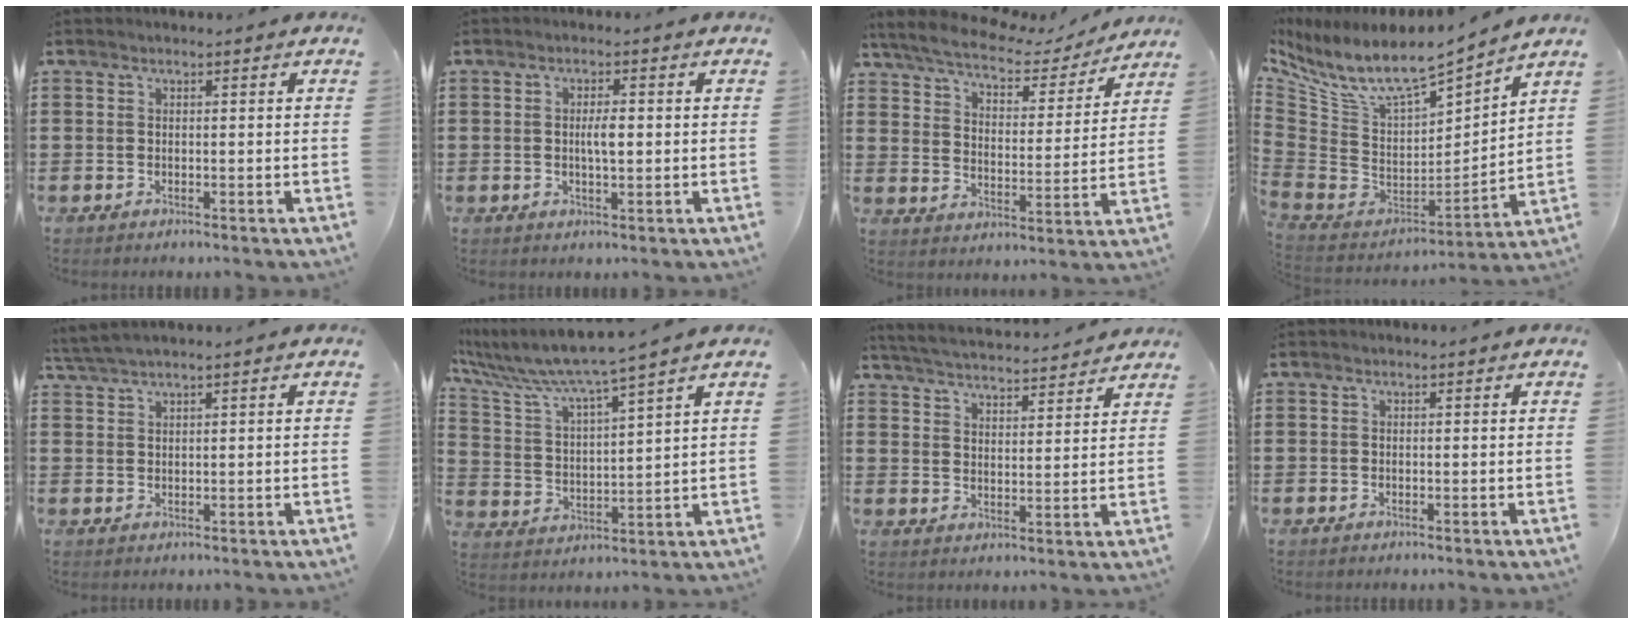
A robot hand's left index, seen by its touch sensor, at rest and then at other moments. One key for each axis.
{"total": 3.1, "fx": 0.2, "fy": 0.9, "fz": 3.0, "tx": -0.057, "ty": 0.000, "tz": 0.001}
{"total": 5.8, "fx": 5.3, "fy": 1.2, "fz": 2.1, "tx": -0.066, "ty": -0.028, "tz": 0.087}
{"total": 8.2, "fx": 6.5, "fy": 2.1, "fz": 4.6, "tx": -0.119, "ty": -0.060, "tz": 0.110}
{"total": 2.2, "fx": 1.8, "fy": -0.3, "fz": 1.1, "tx": -0.024, "ty": 0.002, "tz": 0.036}
{"total": 6.4, "fx": 5.5, "fy": -0.4, "fz": 3.1, "tx": -0.089, "ty": -0.039, "tz": 0.087}
{"total": 4.3, "fx": 4.2, "fy": -0.2, "fz": 0.4, "tx": -0.028, "ty": -0.030, "tz": 0.070}
{"total": 0.0}